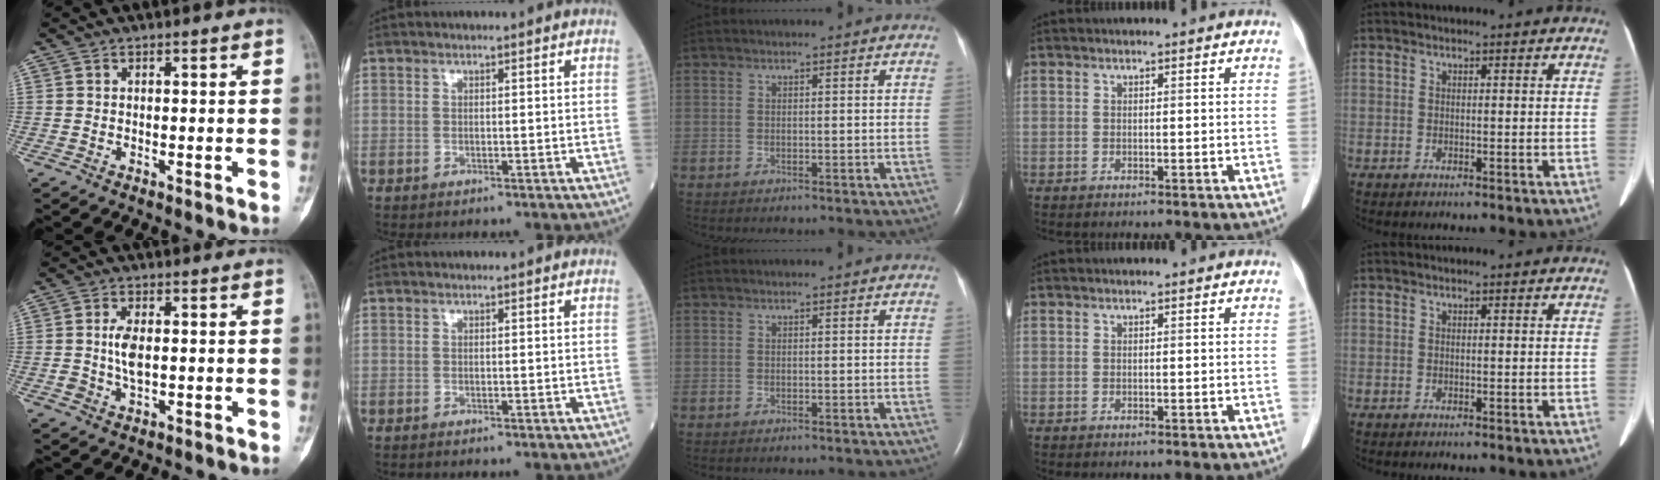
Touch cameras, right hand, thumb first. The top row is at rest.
{"thumb": {"total": 4.6, "force": [-0.2, 2.3, 3.9], "torque": [-0.078, 0.001, -0.006]}}